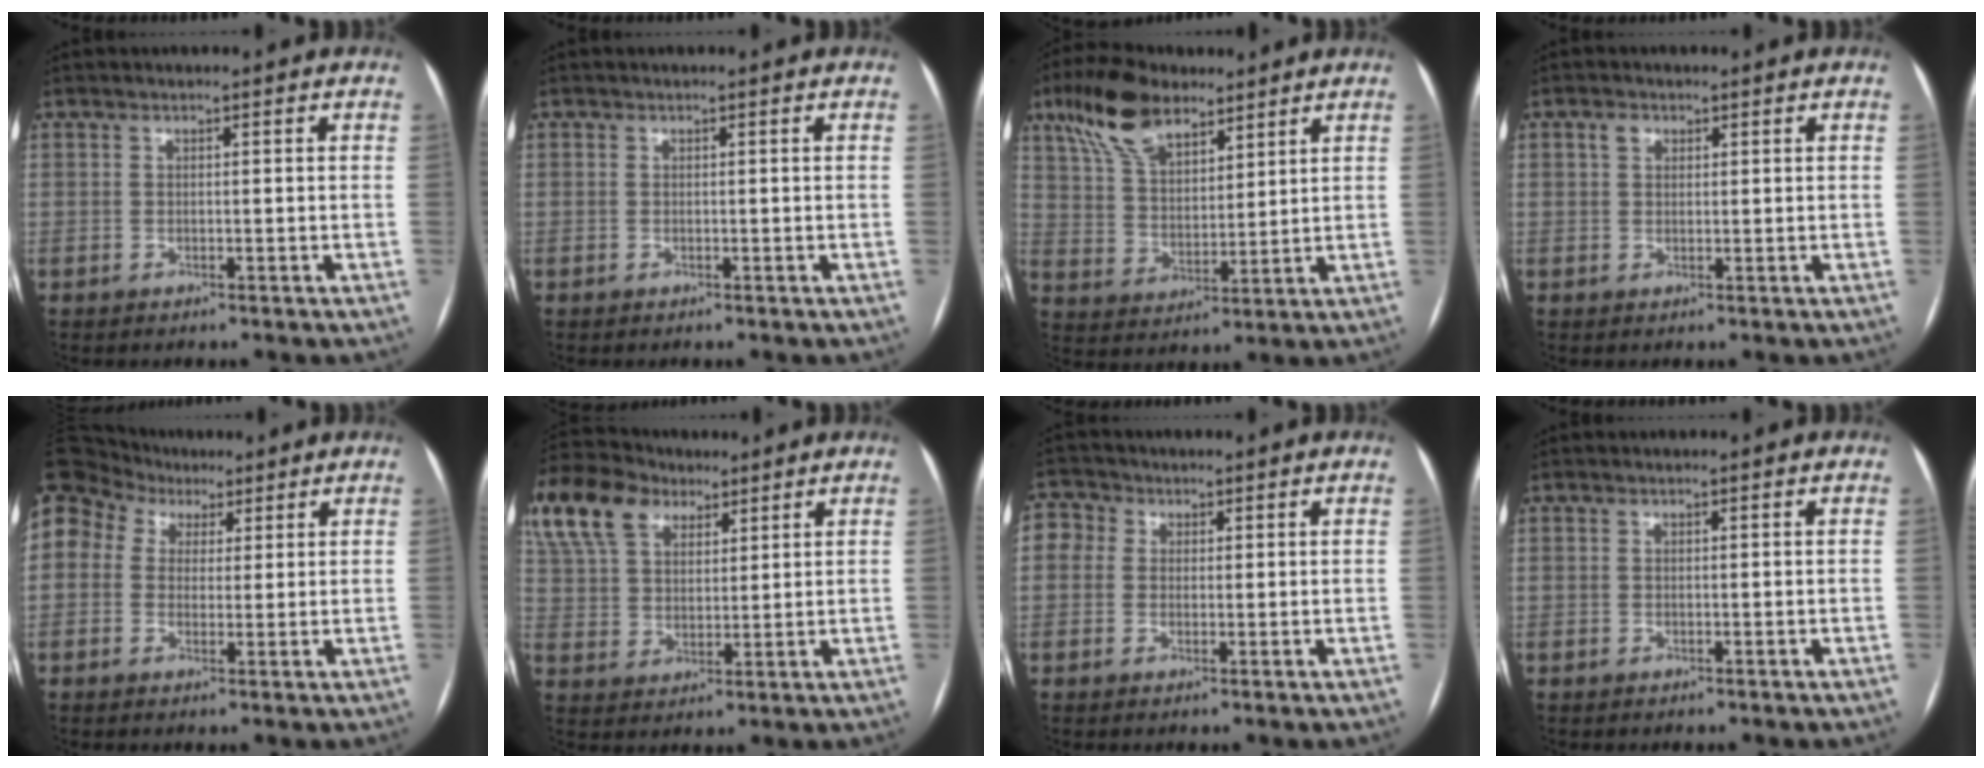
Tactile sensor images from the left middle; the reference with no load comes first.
{"total": 0.0}
{"total": 12.3, "force": [8.3, 5.5, 7.3], "torque": [-0.145, 0.027, 0.156]}
{"total": 1.9, "force": [0.9, 1.3, 1.0], "torque": [-0.022, 0.010, 0.016]}
{"total": 18.0, "force": [7.9, 14.2, 7.7], "torque": [-0.257, 0.107, 0.163]}
{"total": 22.9, "force": [14.0, 14.2, 11.4], "torque": [-0.322, 0.087, 0.257]}
{"total": 2.5, "force": [-0.6, 2.3, 0.7], "torque": [-0.022, 0.012, -0.002]}
{"total": 0.0}